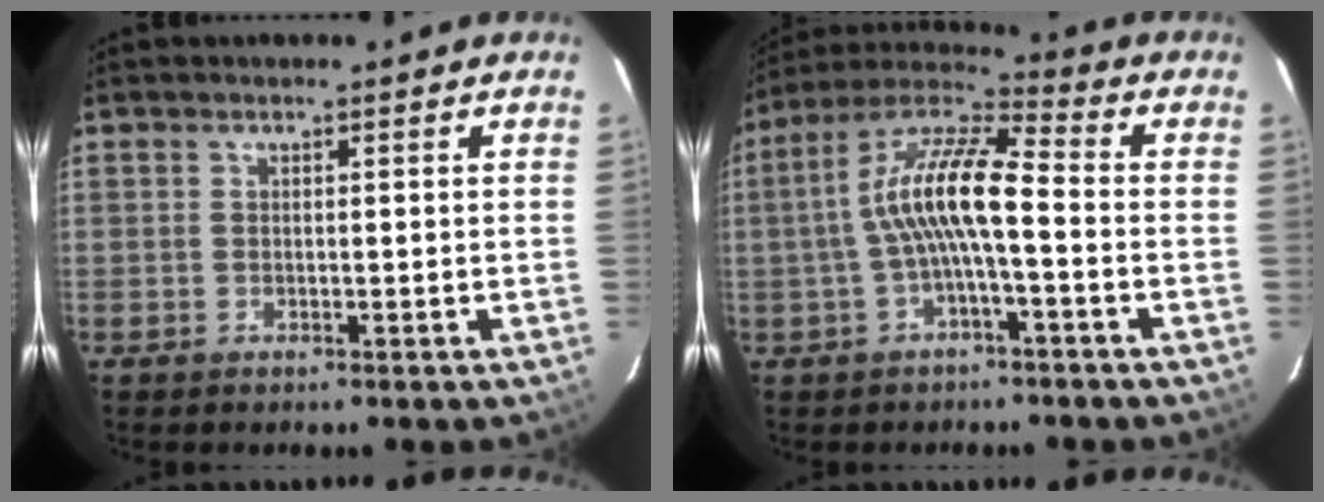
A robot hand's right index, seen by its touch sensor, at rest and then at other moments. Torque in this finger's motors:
{"motor_torque": [1.87, -0.20, 0.99, 0.21]}